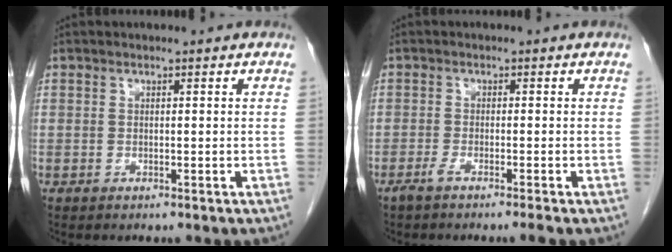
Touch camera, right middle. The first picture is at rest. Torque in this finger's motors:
{"motor_torque": [-0.26, -0.37, -0.03, 0.00]}